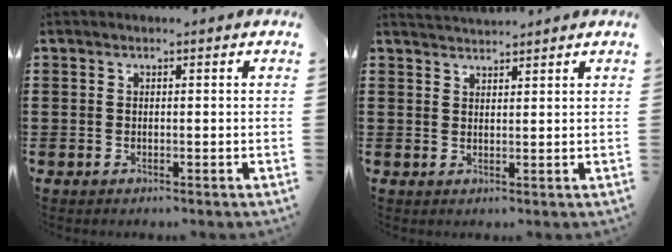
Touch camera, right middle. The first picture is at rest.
{"total": 2.1, "force": [2.1, -0.1, -0.2], "torque": [-0.002, -0.002, 0.041]}